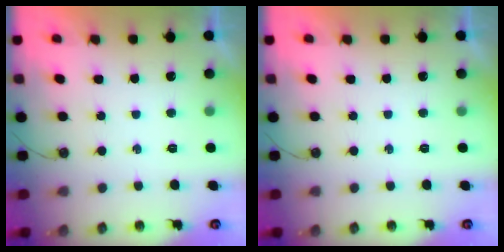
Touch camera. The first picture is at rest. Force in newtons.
{"total": 0.0}